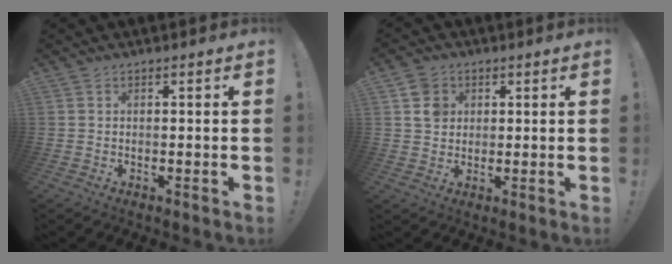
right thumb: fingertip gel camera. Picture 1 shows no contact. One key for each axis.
{"total": 5.7, "fx": 2.1, "fy": 4.9, "fz": 1.9, "tx": -0.026, "ty": -0.001, "tz": 0.040}